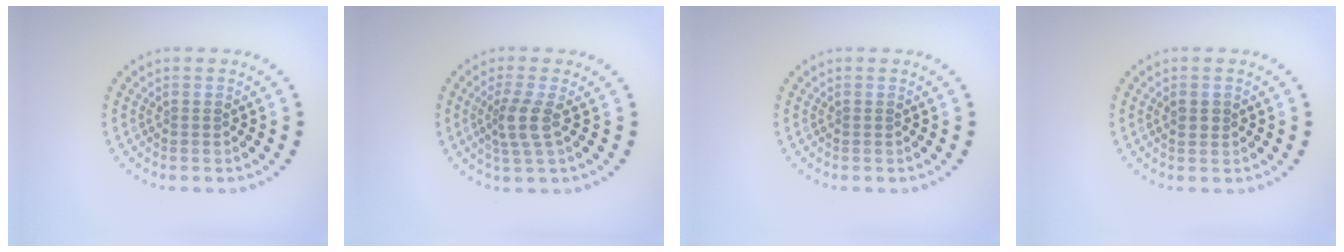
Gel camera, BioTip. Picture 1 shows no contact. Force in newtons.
{"total": 2.7, "press": 2.1, "slide": 1.7}
{"total": 0.0}
{"total": 1.3, "press": 1.3, "slide": 0.2}